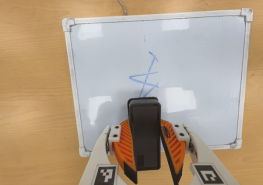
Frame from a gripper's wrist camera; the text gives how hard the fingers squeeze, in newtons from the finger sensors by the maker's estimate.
{"total": 9.5, "left": 9.2, "right": 9.9}